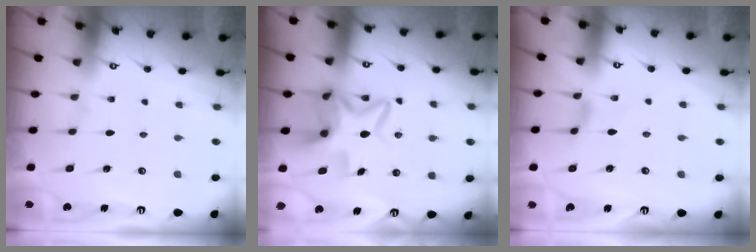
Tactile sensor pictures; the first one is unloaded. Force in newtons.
{"total": 9.4, "press": 9.4, "slide": 1.0}
{"total": 0.0}